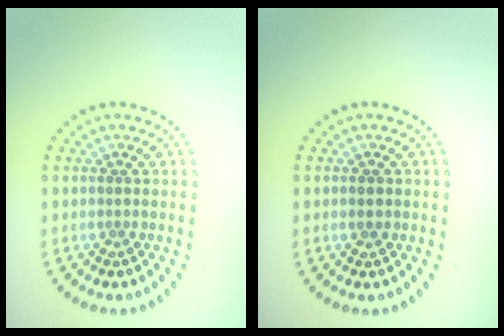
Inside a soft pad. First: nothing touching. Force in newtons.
{"total": 1.2, "press": 1.2, "slide": 0.2}